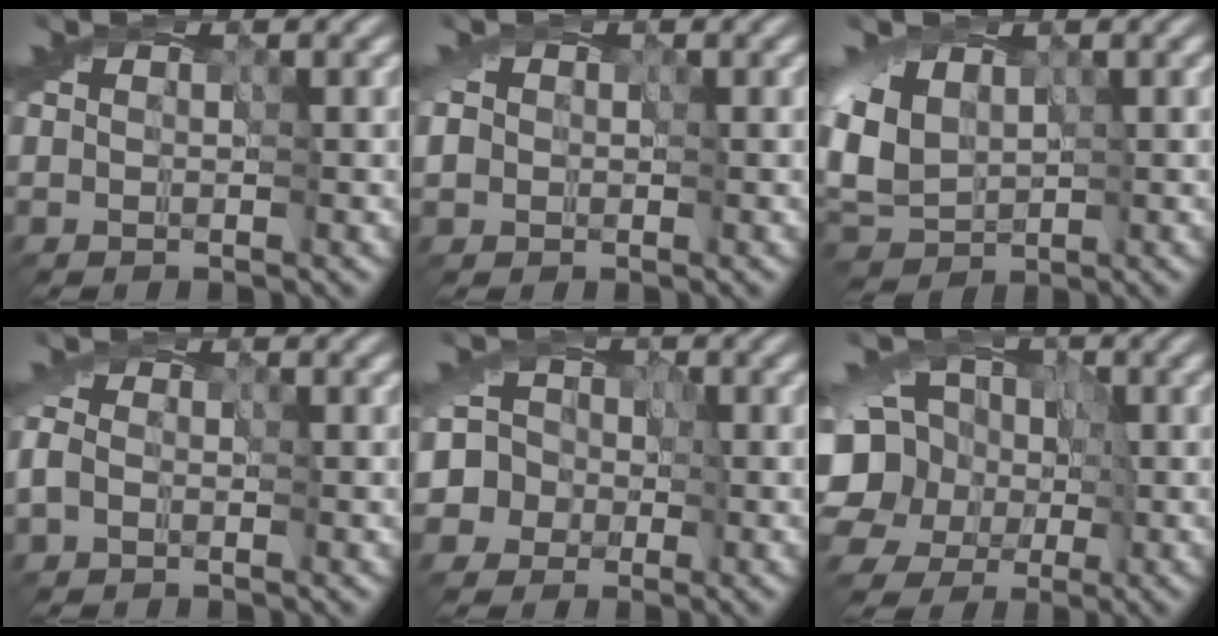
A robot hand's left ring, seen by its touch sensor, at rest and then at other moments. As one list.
[{"total": 1.1, "force": [0.0, 1.1, 0.0], "torque": [0.010, 0.007, -0.002]}, {"total": 5.2, "force": [1.5, 3.7, 3.4], "torque": [-0.100, 0.007, 0.025]}, {"total": 1.0, "force": [-0.6, 0.7, 0.5], "torque": [-0.013, 0.006, -0.022]}, {"total": 5.1, "force": [-1.4, 4.9, 0.7], "torque": [0.000, 0.023, -0.051]}, {"total": 10.4, "force": [0.9, 8.9, 5.2], "torque": [-0.122, 0.013, -0.014]}]